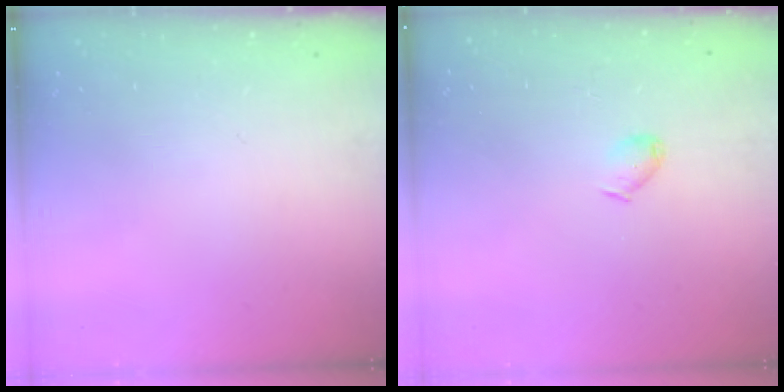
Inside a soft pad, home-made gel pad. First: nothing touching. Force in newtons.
{"total": 3.9, "press": 3.8, "slide": 0.7}